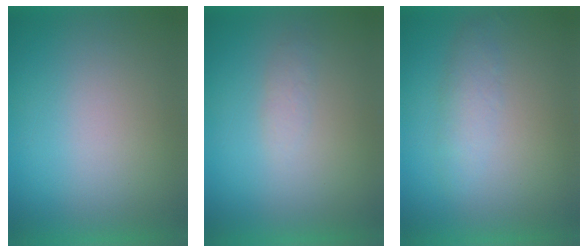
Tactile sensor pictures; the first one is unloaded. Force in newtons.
{"total": 1.4}
{"total": 2.5}